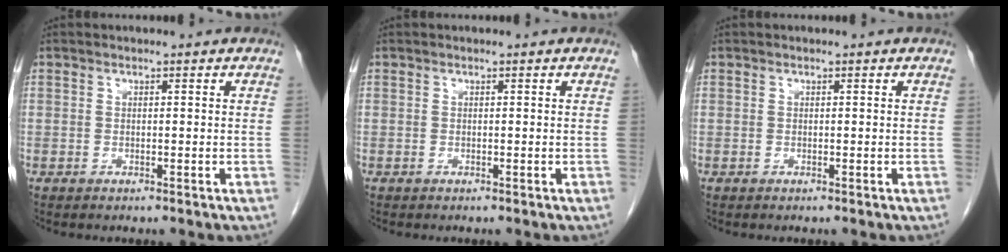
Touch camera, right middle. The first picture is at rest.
{"total": 0.0}
{"total": 0.0}